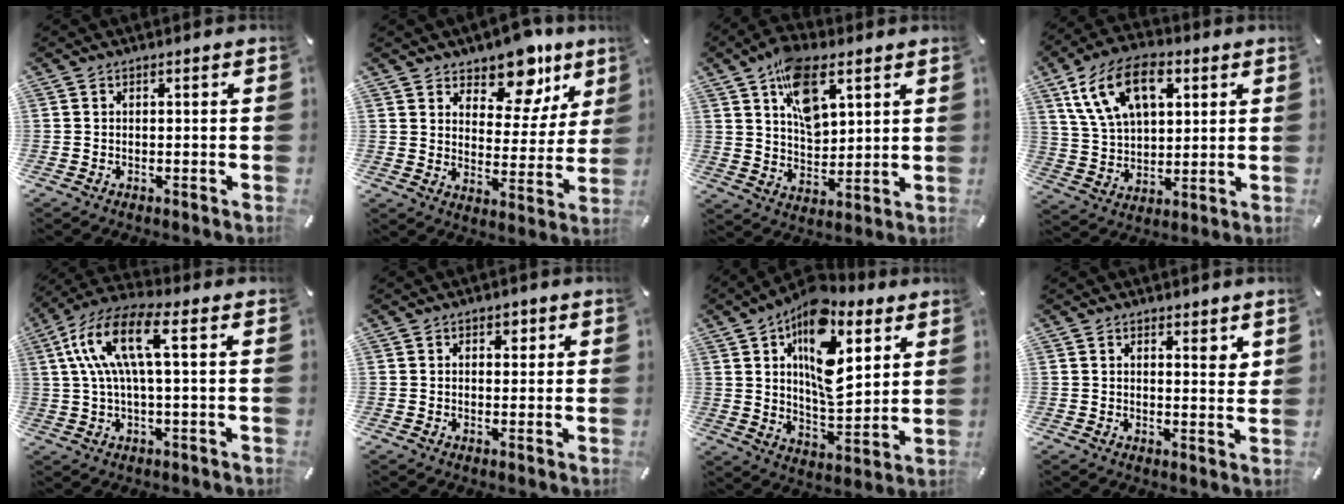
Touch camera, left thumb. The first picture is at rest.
{"total": 13.4, "force": [10.5, 6.7, 4.9], "torque": [-0.063, -0.085, 0.184]}
{"total": 13.2, "force": [6.7, 7.6, 8.5], "torque": [-0.139, -0.017, 0.122]}
{"total": 15.6, "force": [6.8, 9.5, 10.3], "torque": [-0.203, -0.001, 0.124]}
{"total": 12.9, "force": [2.9, 4.2, 11.9], "torque": [-0.260, -0.008, 0.043]}
{"total": 2.2, "force": [0.8, 1.8, 1.1], "torque": [-0.009, 0.002, 0.007]}
{"total": 20.1, "force": [8.5, 10.8, 14.6], "torque": [-0.240, -0.036, 0.142]}
{"total": 3.4, "force": [2.4, 1.7, 1.8], "torque": [-0.015, -0.015, 0.038]}